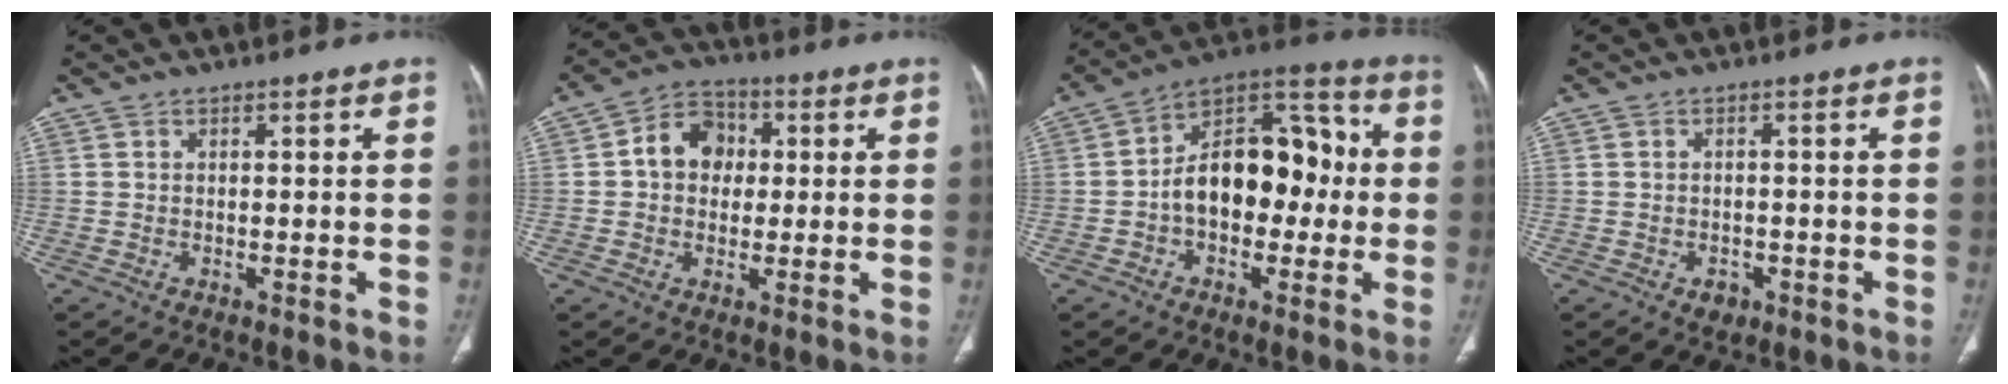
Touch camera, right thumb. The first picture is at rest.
{"total": 8.6, "force": [1.0, 7.0, 4.8], "torque": [-0.051, 0.018, 0.006]}
{"total": 17.8, "force": [-0.8, 11.3, 13.8], "torque": [-0.173, 0.053, -0.020]}
{"total": 2.3, "force": [-1.1, 1.7, 1.0], "torque": [-0.005, 0.004, -0.009]}